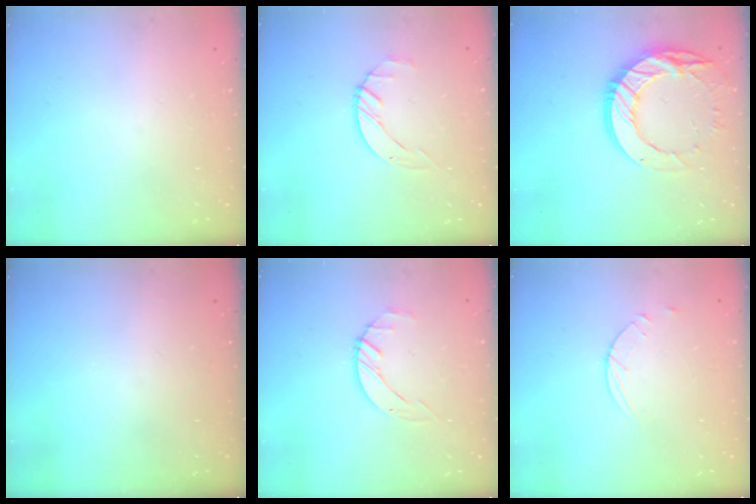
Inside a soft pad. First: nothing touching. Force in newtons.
{"total": 2.0, "press": 2.0, "slide": 0.3}
{"total": 17.2, "press": 17.1, "slide": 1.3}
{"total": 0.0}
{"total": 2.0, "press": 2.0, "slide": 0.3}
{"total": 3.5, "press": 3.5, "slide": 0.4}